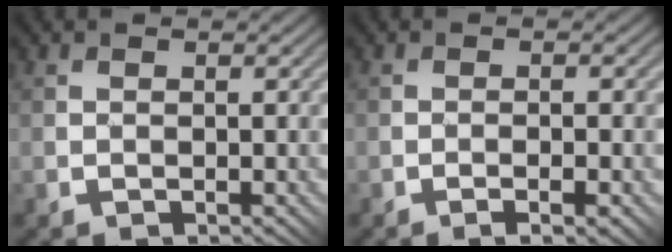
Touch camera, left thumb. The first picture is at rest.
{"total": 3.0, "force": [-1.5, 0.3, 2.6], "torque": [-0.037, 0.007, -0.018]}